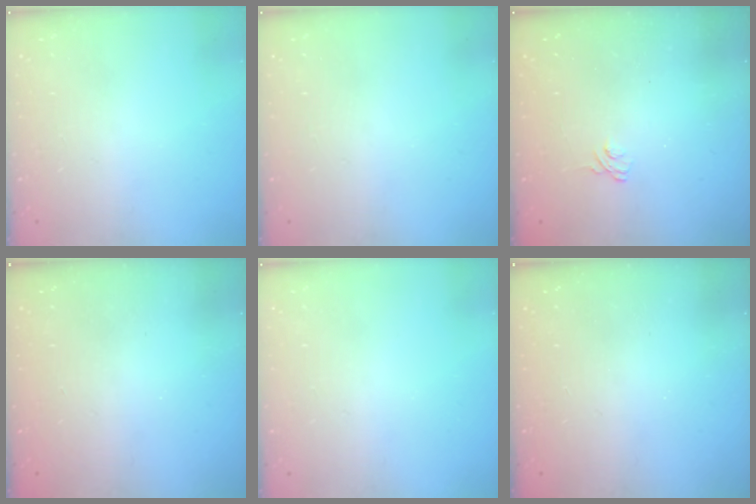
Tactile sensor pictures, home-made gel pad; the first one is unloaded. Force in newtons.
{"total": 0.0}
{"total": 2.5, "press": 2.1, "slide": 1.3}
{"total": 2.3, "press": 2.2, "slide": 0.7}
{"total": 0.0}
{"total": 2.3, "press": 2.2, "slide": 0.8}